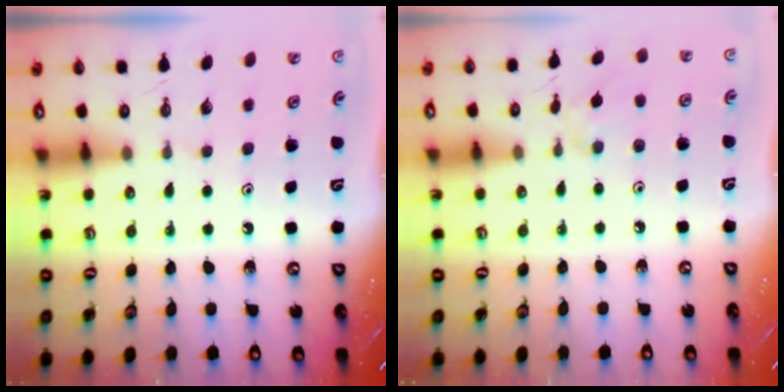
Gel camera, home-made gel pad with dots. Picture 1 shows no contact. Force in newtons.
{"total": 1.6, "press": 1.5, "slide": 0.4}